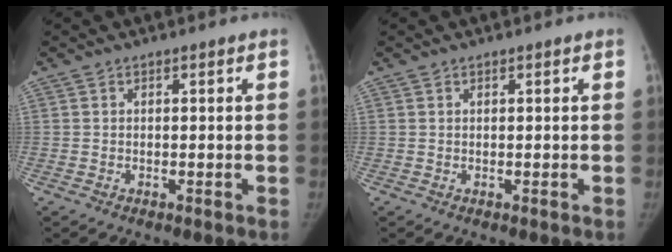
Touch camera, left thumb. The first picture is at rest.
{"total": 0.0}